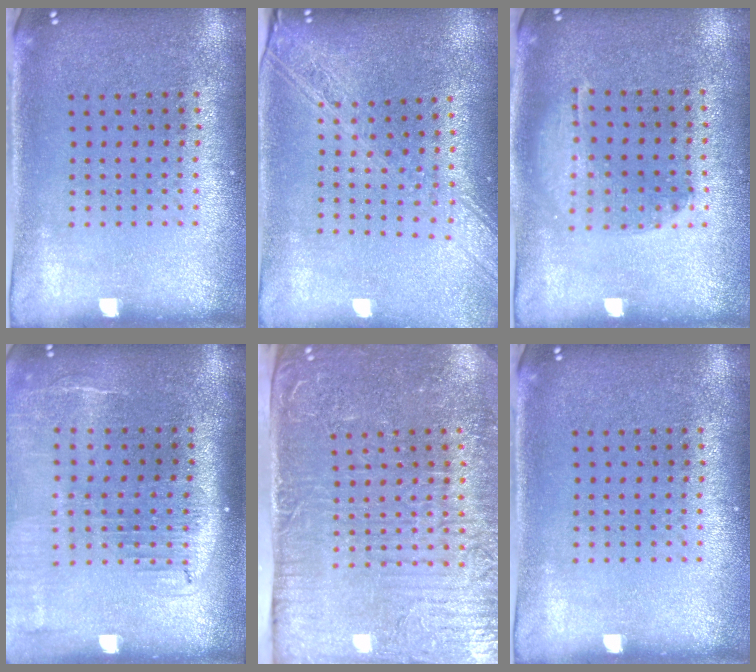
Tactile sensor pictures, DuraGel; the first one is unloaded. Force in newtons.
{"total": 2.2, "press": 1.9, "slide": 1.2}
{"total": 1.3, "press": 1.2, "slide": 0.4}
{"total": 2.0, "press": 1.6, "slide": 1.2}
{"total": 5.3, "press": 4.6, "slide": 2.7}
{"total": 0.0}